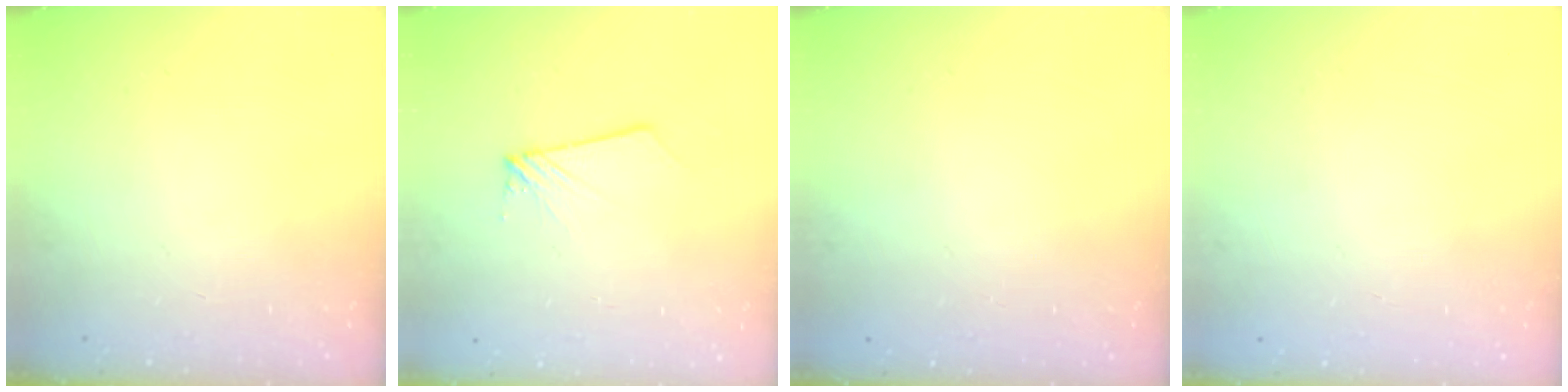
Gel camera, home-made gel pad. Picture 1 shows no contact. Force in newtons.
{"total": 1.7, "press": 1.7, "slide": 0.1}
{"total": 0.0}
{"total": 0.0}